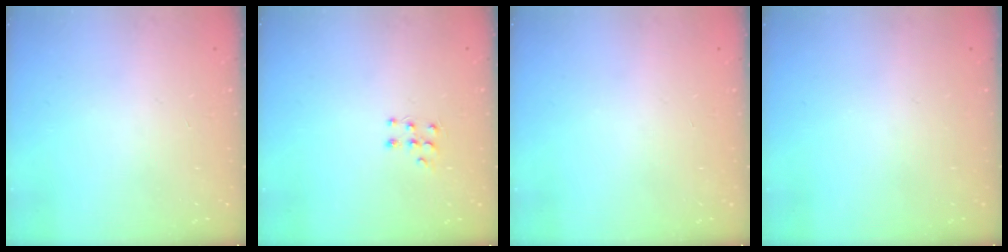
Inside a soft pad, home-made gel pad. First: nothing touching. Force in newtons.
{"total": 5.8, "press": 5.8, "slide": 1.0}
{"total": 0.0}
{"total": 0.0}